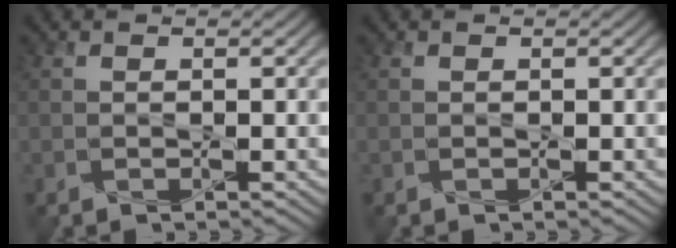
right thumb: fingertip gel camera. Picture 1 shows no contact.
{"total": 0.0}